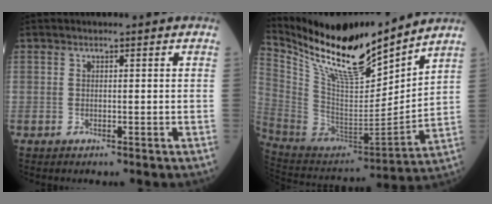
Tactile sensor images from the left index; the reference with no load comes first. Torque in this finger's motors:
{"motor_torque": [1.15, -0.99, 0.27, 0.12]}